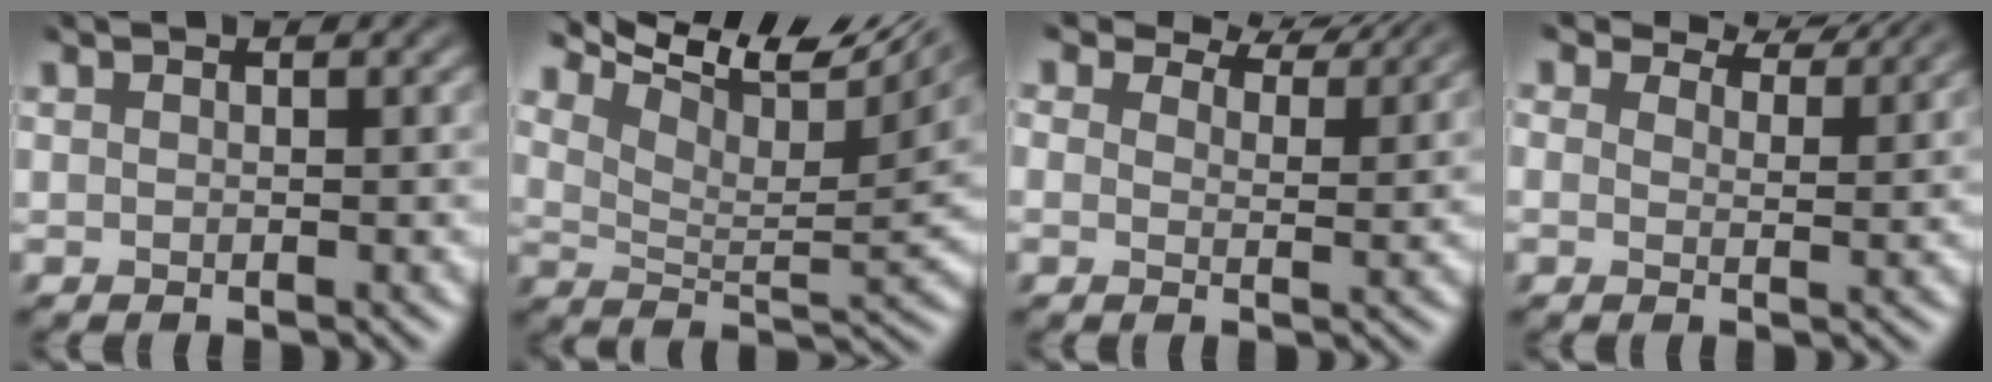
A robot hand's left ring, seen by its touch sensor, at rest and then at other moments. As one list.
[{"total": 10.2, "force": [5.2, 4.4, 7.6], "torque": [-0.137, 0.016, 0.094]}, {"total": 4.3, "force": [4.2, 0.8, 0.4], "torque": [-0.036, -0.008, 0.057]}, {"total": 3.8, "force": [3.8, 0.4, 0.0], "torque": [-0.030, -0.008, 0.051]}]